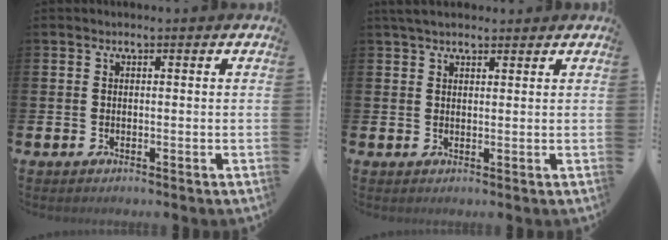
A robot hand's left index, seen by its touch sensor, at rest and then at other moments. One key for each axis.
{"total": 3.2, "fx": 2.8, "fy": 1.2, "fz": 1.2, "tx": -0.019, "ty": -0.003, "tz": 0.050}